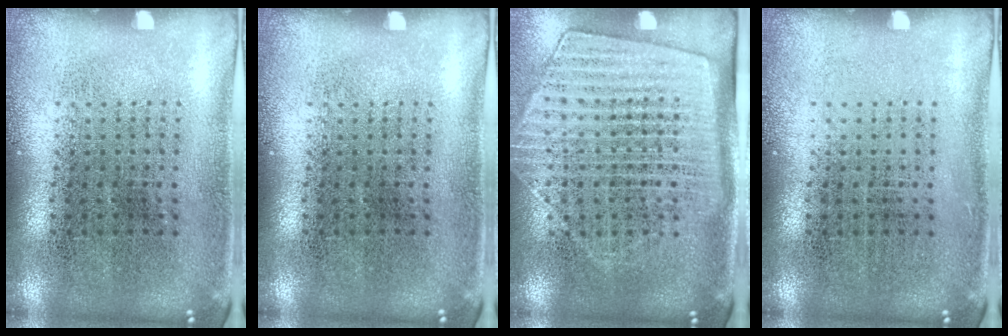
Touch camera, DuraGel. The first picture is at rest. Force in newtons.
{"total": 0.0}
{"total": 1.9, "press": 1.6, "slide": 1.0}
{"total": 0.0}